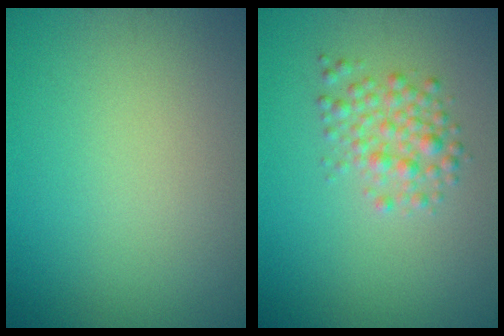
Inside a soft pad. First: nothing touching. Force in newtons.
{"total": 2.5, "press": 2.5, "slide": 0.1}